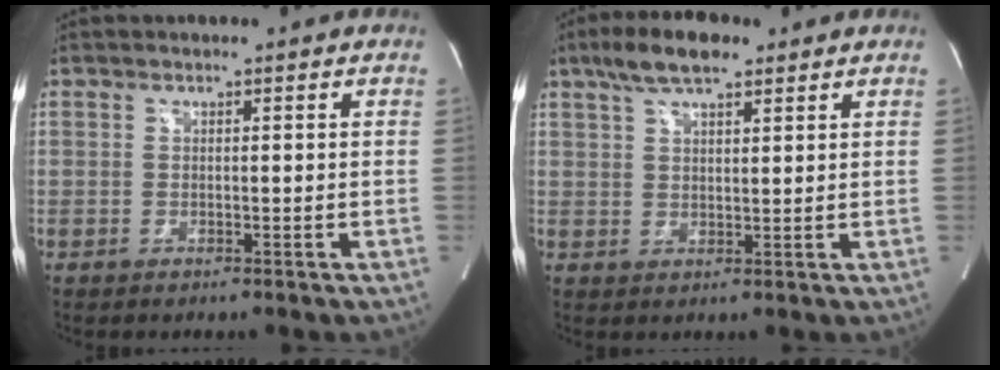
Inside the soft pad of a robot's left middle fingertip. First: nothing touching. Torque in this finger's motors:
{"motor_torque": [-0.21, -0.14, -0.44, -0.03]}